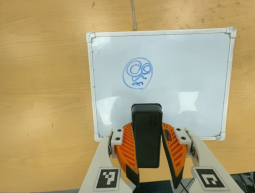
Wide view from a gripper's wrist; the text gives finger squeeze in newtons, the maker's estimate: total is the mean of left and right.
{"total": 9.3, "left": 7.5, "right": 11.1}